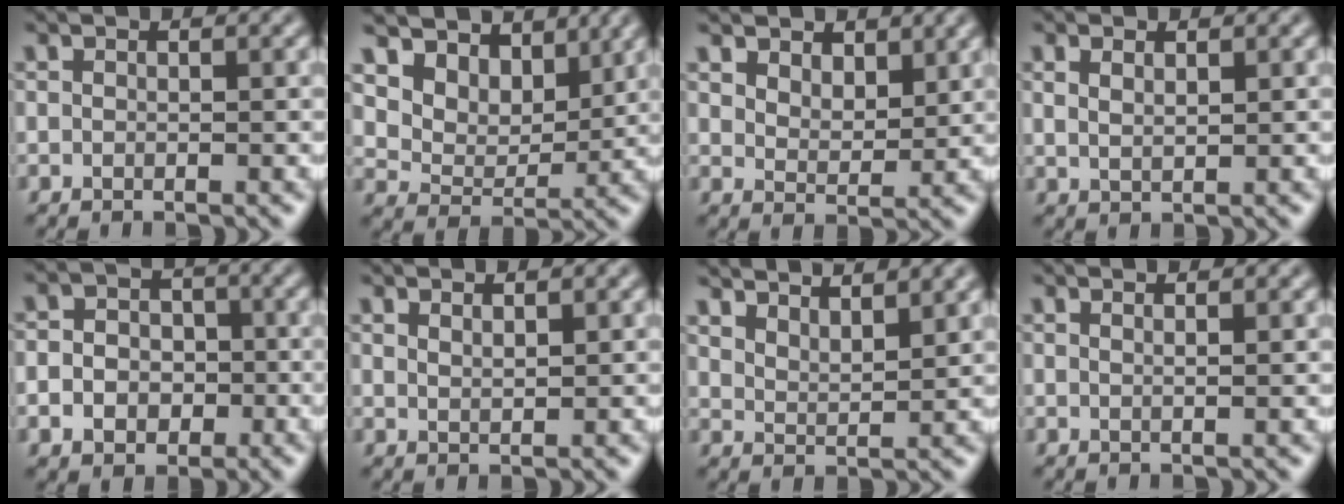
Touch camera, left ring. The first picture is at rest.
{"total": 8.6, "force": [5.7, 5.3, 3.7], "torque": [-0.093, -0.009, 0.112]}
{"total": 3.7, "force": [2.9, 1.8, 1.4], "torque": [-0.035, -0.006, 0.046]}
{"total": 1.6, "force": [1.0, 0.6, 1.0], "torque": [-0.026, 0.000, 0.023]}
{"total": 4.4, "force": [-0.8, 3.8, 2.1], "torque": [-0.020, 0.001, -0.026]}
{"total": 1.2, "force": [1.0, 0.2, 0.5], "torque": [-0.012, 0.001, 0.018]}
{"total": 5.6, "force": [5.0, 1.4, 2.3], "torque": [-0.030, 0.013, 0.061]}
{"total": 1.9, "force": [1.2, 0.8, 1.3], "torque": [-0.003, 0.002, -0.004]}